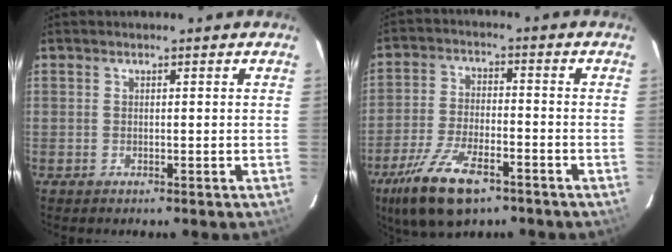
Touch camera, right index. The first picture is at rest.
{"total": 13.5, "force": [-8.5, 5.2, 9.1], "torque": [-0.204, -0.026, -0.159]}